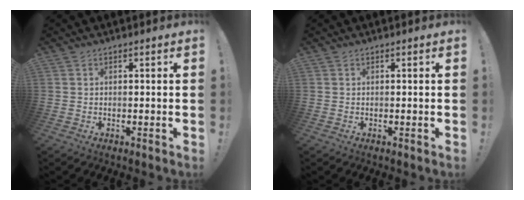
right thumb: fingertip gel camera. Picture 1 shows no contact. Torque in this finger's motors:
{"motor_torque": [-0.02, 0.00, 0.02, -0.01, 0.00]}